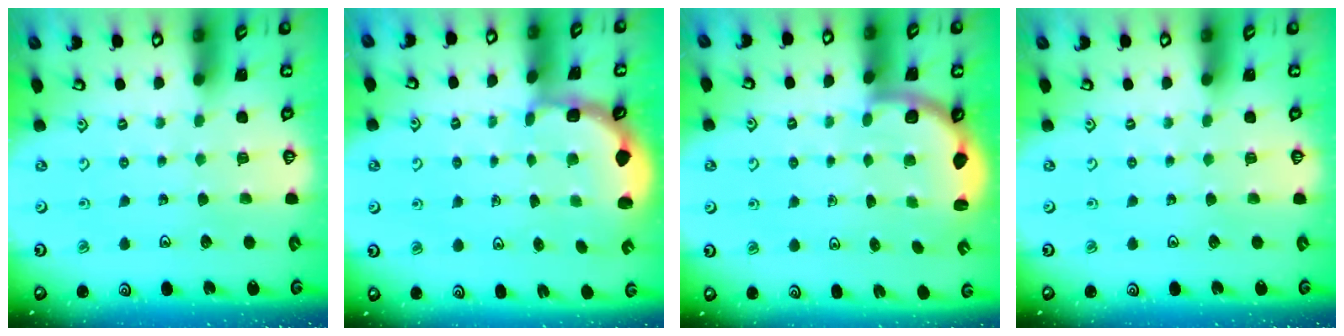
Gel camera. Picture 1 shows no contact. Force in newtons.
{"total": 2.4, "press": 1.7, "slide": 1.6}
{"total": 3.1, "press": 2.8, "slide": 1.5}
{"total": 0.0}